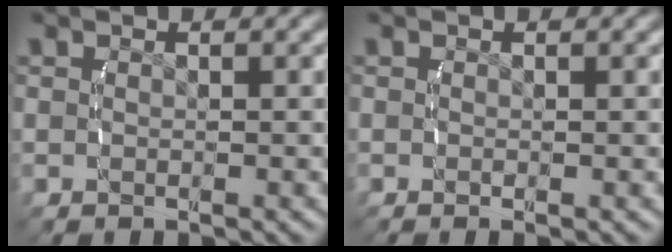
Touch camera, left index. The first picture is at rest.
{"total": 0.0}